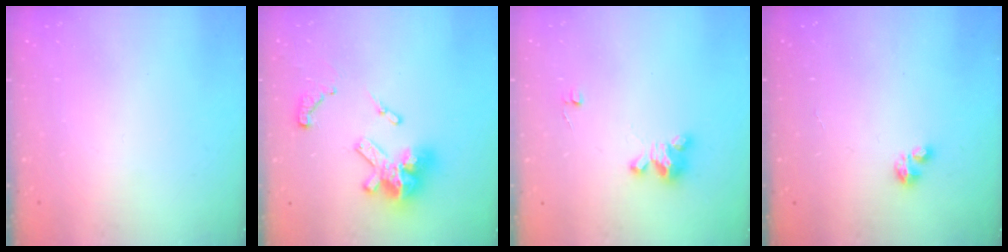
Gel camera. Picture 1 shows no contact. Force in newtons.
{"total": 17.3, "press": 17.2, "slide": 1.9}
{"total": 3.6, "press": 3.6, "slide": 0.2}
{"total": 1.3, "press": 1.2, "slide": 0.3}